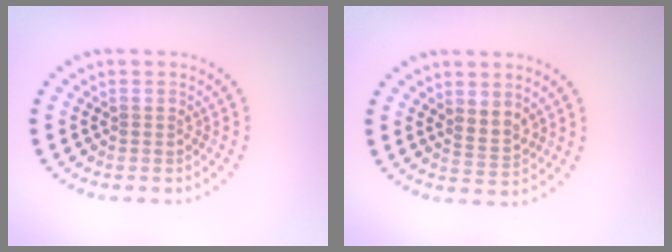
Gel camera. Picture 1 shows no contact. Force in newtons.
{"total": 1.8, "press": 1.5, "slide": 0.9}